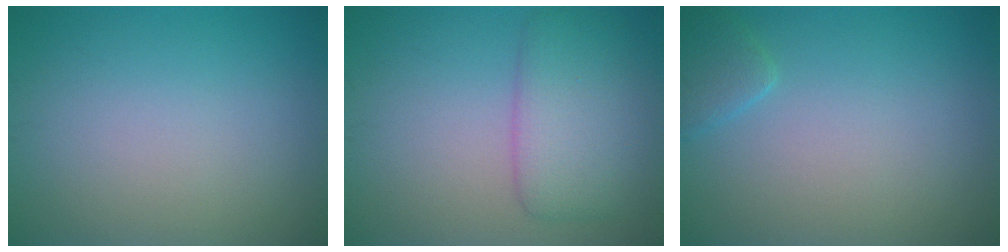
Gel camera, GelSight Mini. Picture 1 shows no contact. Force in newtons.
{"total": 5.2, "press": 5.2, "slide": 0.2}
{"total": 1.7, "press": 1.7, "slide": 0.1}